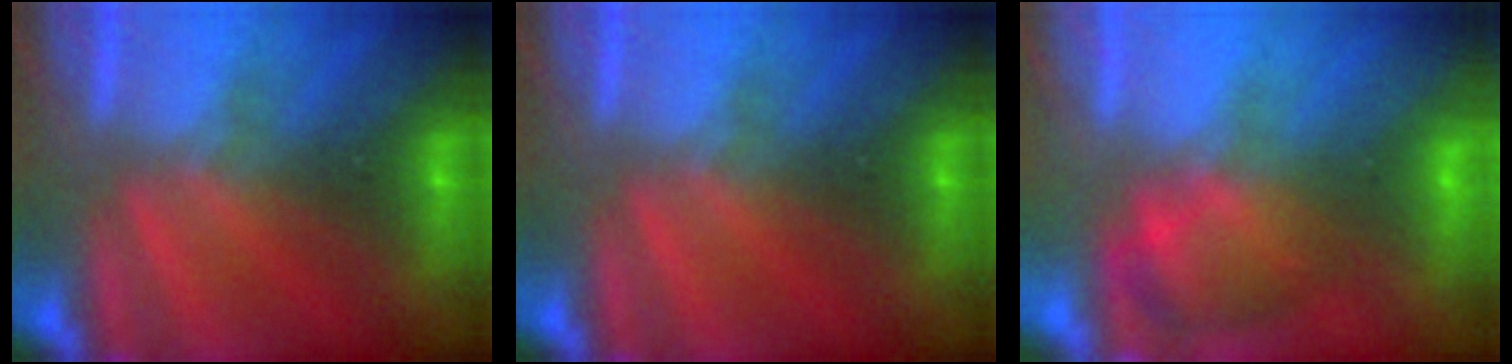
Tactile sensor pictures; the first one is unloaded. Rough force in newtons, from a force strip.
{"total": 0.0}
{"total": 2.9}